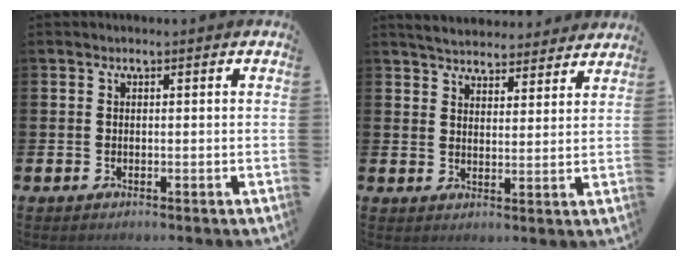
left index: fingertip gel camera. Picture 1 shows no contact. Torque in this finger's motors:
{"motor_torque": [0.99, -1.15, 0.66, 0.07]}